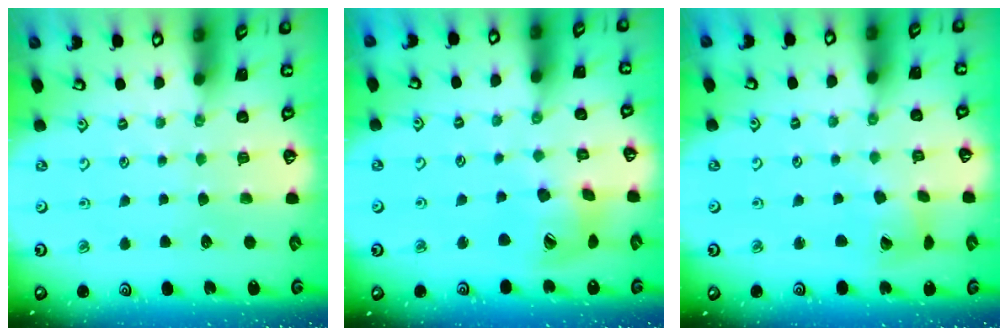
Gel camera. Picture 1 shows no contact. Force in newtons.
{"total": 15.3, "press": 15.1, "slide": 2.2}
{"total": 7.4, "press": 7.4, "slide": 0.8}